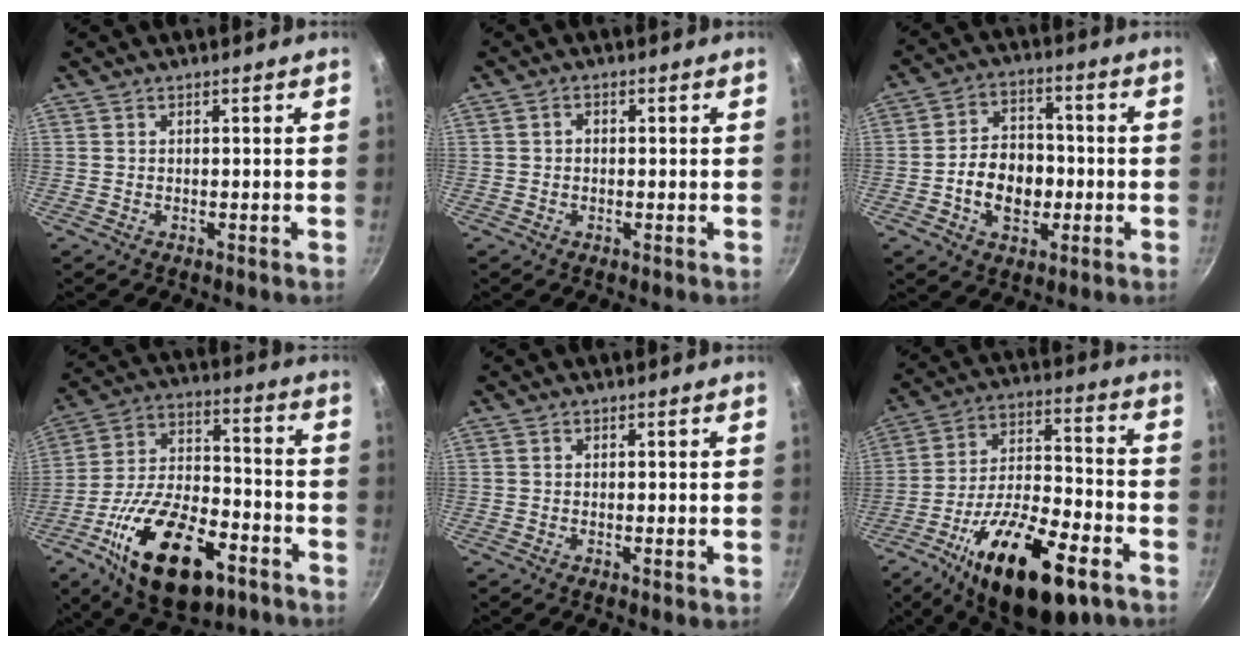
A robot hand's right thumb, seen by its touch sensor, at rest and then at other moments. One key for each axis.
{"total": 1.3, "fx": -0.1, "fy": 1.1, "fz": 0.8, "tx": -0.013, "ty": 0.007, "tz": -0.004}
{"total": 10.8, "fx": -2.3, "fy": 7.8, "fz": 7.1, "tx": -0.090, "ty": 0.024, "tz": -0.043}
{"total": 23.9, "fx": -11.3, "fy": 12.0, "fz": 17.3, "tx": -0.276, "ty": 0.048, "tz": -0.187}
{"total": 0.7, "fx": 0.0, "fy": 0.2, "fz": 0.7, "tx": -0.012, "ty": -0.002, "tz": -0.002}
{"total": 25.0, "fx": -12.9, "fy": 10.0, "fz": 18.9, "tx": -0.293, "ty": 0.052, "tz": -0.210}